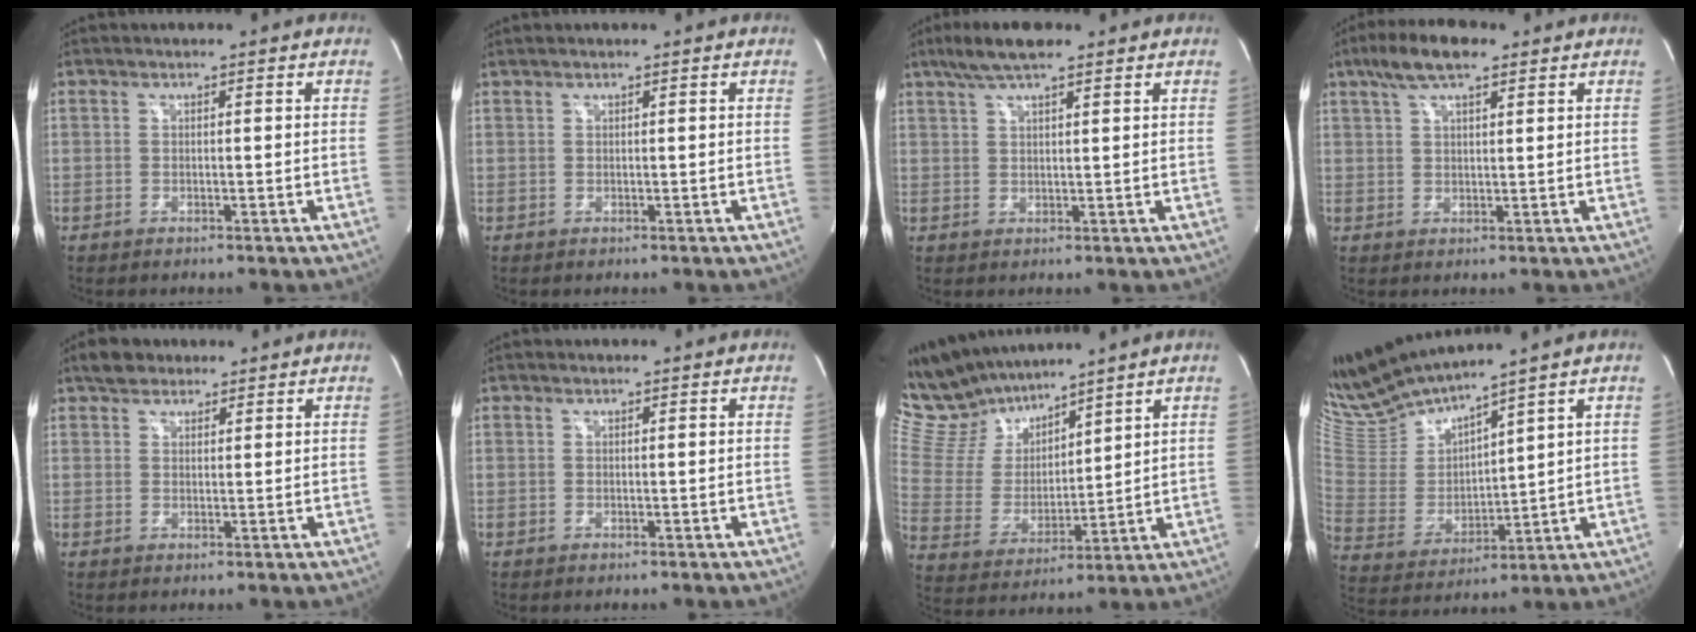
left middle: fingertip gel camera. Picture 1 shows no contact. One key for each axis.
{"total": 0.6, "fx": 0.5, "fy": 0.0, "fz": 0.1, "tx": -0.010, "ty": 0.010, "tz": 0.017}
{"total": 6.3, "fx": 4.7, "fy": 1.1, "fz": 4.1, "tx": -0.086, "ty": 0.019, "tz": 0.084}
{"total": 7.3, "fx": 4.8, "fy": 2.0, "fz": 5.1, "tx": -0.106, "ty": 0.021, "tz": 0.086}
{"total": 3.5, "fx": 2.7, "fy": 2.0, "fz": 1.0, "tx": -0.021, "ty": 0.016, "tz": 0.044}
{"total": 0.0}
{"total": 12.9, "fx": 12.0, "fy": 3.6, "fz": 3.3, "tx": -0.090, "ty": 0.014, "tz": 0.248}
{"total": 12.3, "fx": 11.5, "fy": -0.4, "fz": 4.3, "tx": -0.104, "ty": -0.008, "tz": 0.243}